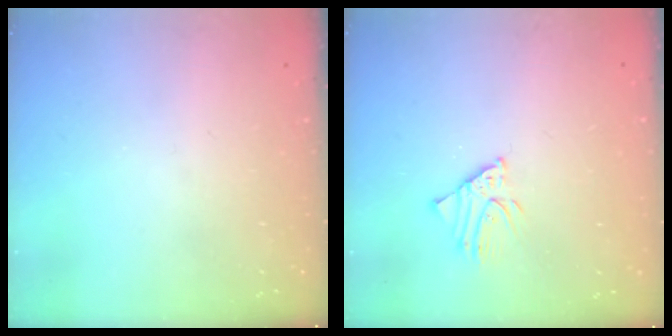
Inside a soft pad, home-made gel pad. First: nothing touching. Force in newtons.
{"total": 2.9, "press": 2.9, "slide": 0.2}